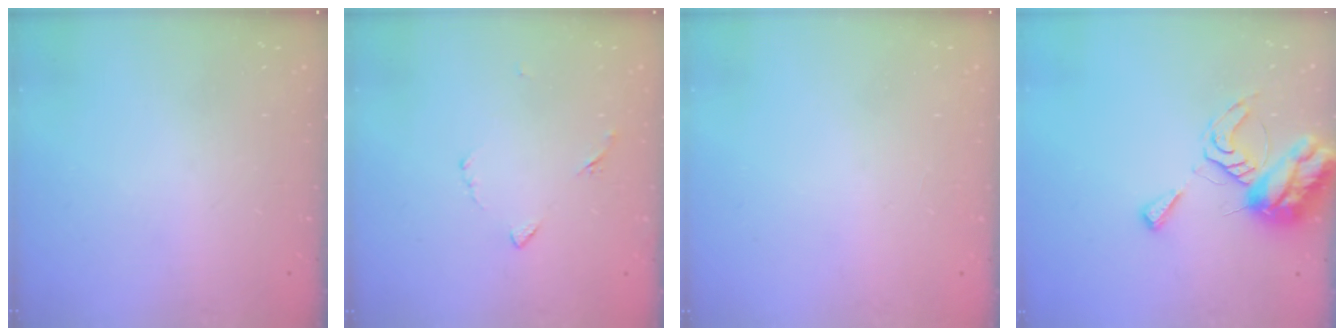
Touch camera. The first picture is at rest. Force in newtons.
{"total": 4.6, "press": 4.6, "slide": 0.6}
{"total": 1.7, "press": 1.6, "slide": 0.2}
{"total": 10.5, "press": 10.5, "slide": 1.0}